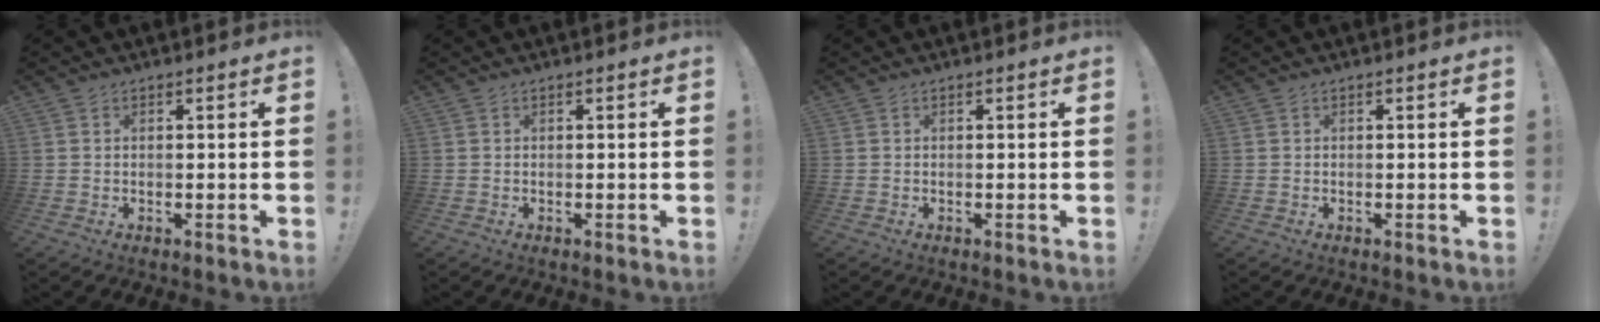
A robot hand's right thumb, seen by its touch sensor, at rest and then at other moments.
{"total": 0.0}
{"total": 0.0}
{"total": 0.0}